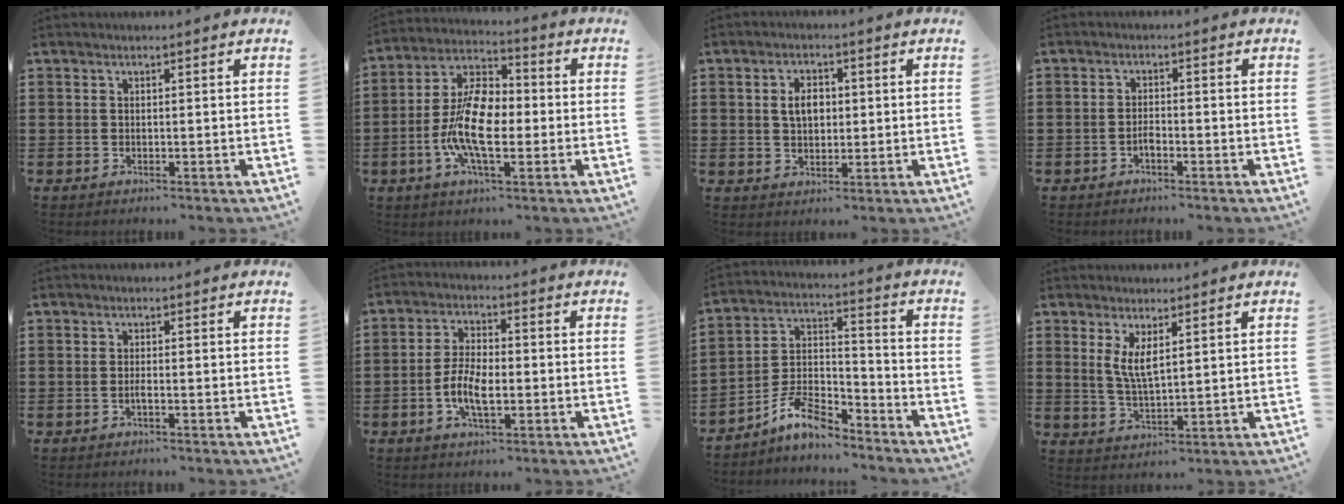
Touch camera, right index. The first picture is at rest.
{"total": 10.8, "force": [-2.2, 5.2, 9.2], "torque": [-0.206, -0.001, -0.046]}
{"total": 3.7, "force": [0.4, 2.4, 2.8], "torque": [-0.052, 0.009, 0.003]}
{"total": 1.6, "force": [-1.0, 0.7, 1.0], "torque": [-0.023, 0.000, -0.019]}
{"total": 1.1, "force": [-0.5, 0.1, 0.9], "torque": [-0.019, -0.004, -0.008]}
{"total": 6.6, "force": [-1.8, 2.8, 5.7], "torque": [-0.130, -0.003, -0.041]}
{"total": 8.7, "force": [-7.2, 2.6, 4.1], "torque": [-0.088, 0.015, -0.140]}
{"total": 4.1, "force": [1.7, 1.4, 3.5], "torque": [-0.074, 0.002, 0.030]}